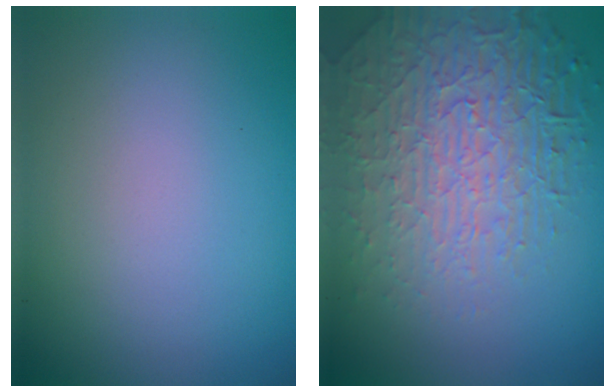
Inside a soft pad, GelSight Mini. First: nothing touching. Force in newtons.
{"total": 7.8, "press": 5.5, "slide": 5.5}